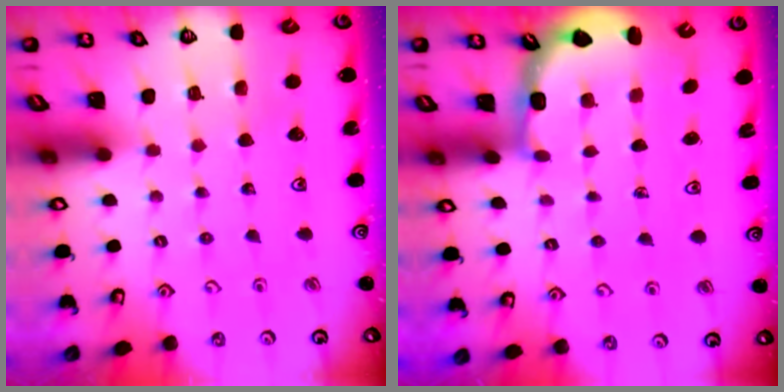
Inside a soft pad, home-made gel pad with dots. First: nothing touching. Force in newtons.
{"total": 3.4, "press": 2.4, "slide": 2.4}